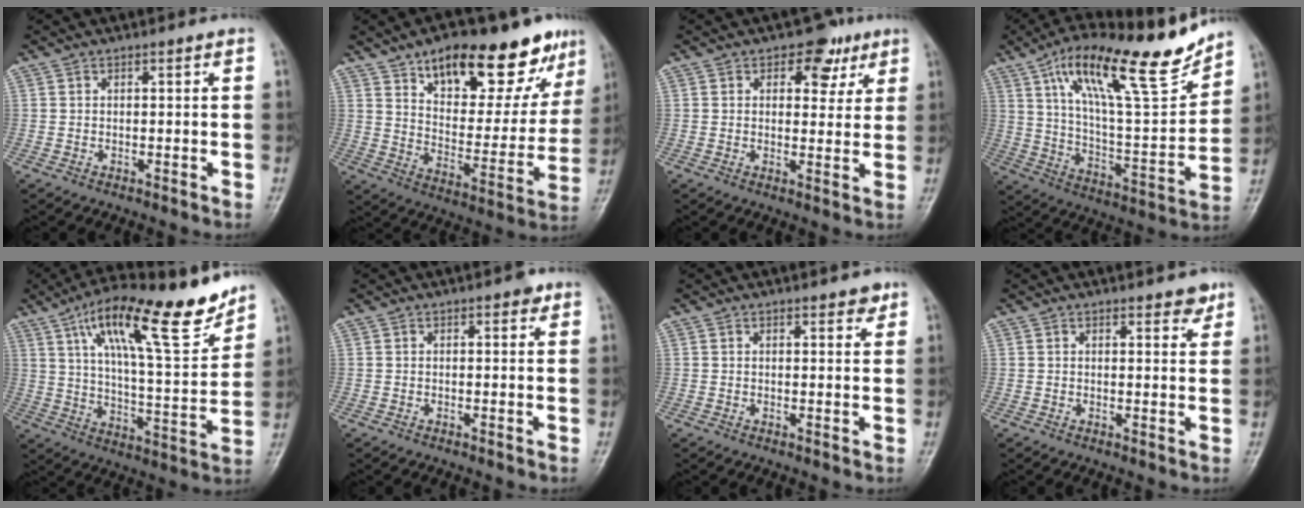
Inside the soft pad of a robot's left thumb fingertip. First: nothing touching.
{"total": 23.4, "force": [14.5, 9.7, 15.6], "torque": [-0.173, -0.045, 0.223]}
{"total": 6.5, "force": [3.2, 4.3, 3.6], "torque": [-0.005, -0.009, 0.036]}
{"total": 22.7, "force": [14.7, 6.3, 16.1], "torque": [-0.225, -0.059, 0.248]}
{"total": 21.4, "force": [13.7, 5.4, 15.6], "torque": [-0.223, -0.052, 0.225]}
{"total": 1.4, "force": [0.8, 0.7, 0.9], "torque": [-0.004, -0.001, 0.006]}
{"total": 2.0, "force": [1.5, 0.8, 1.1], "torque": [-0.005, -0.008, 0.017]}
{"total": 2.5, "force": [2.0, 0.9, 1.3], "torque": [-0.005, -0.013, 0.025]}